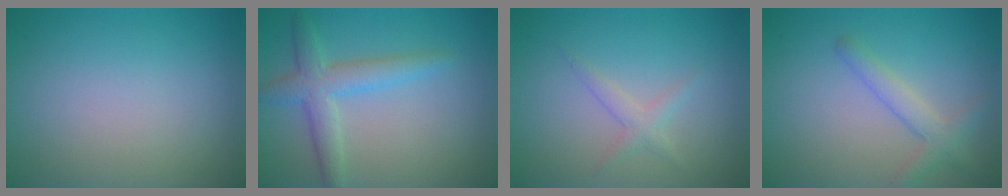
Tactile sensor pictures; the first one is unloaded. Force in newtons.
{"total": 3.7, "press": 3.7, "slide": 0.2}
{"total": 1.4, "press": 1.4, "slide": 0.0}
{"total": 2.4, "press": 2.4, "slide": 0.1}